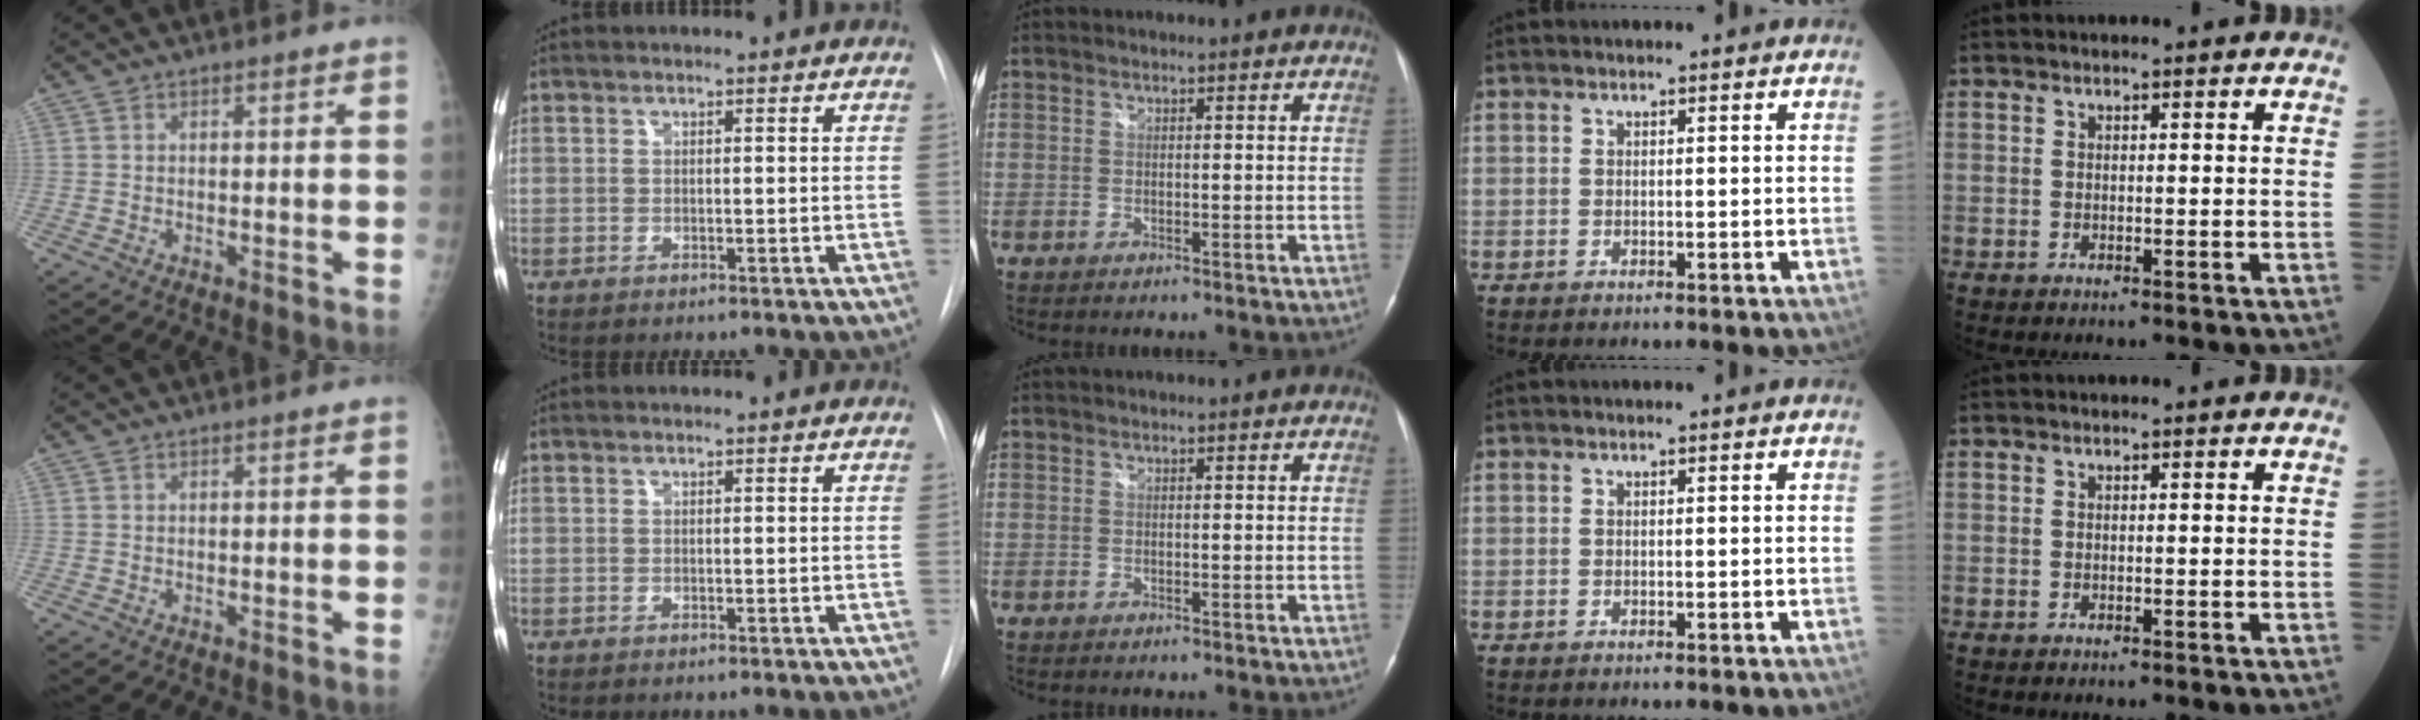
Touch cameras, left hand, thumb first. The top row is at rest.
{}